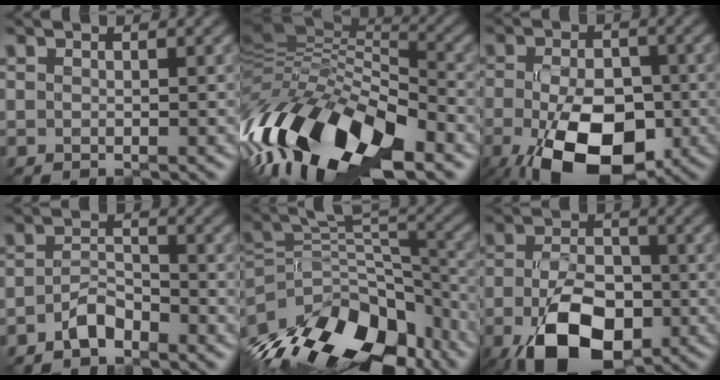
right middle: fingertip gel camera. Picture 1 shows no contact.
{"total": 16.0, "force": [-6.6, 6.8, 12.9], "torque": [-0.260, 0.020, -0.135]}
{"total": 12.0, "force": [-5.1, 6.3, 8.8], "torque": [-0.161, -0.033, -0.082]}
{"total": 2.2, "force": [-1.7, 0.9, 0.9], "torque": [-0.021, 0.007, -0.035]}
{"total": 15.5, "force": [-10.3, 7.9, 8.4], "torque": [-0.197, 0.003, -0.162]}
{"total": 10.0, "force": [-4.8, 5.4, 6.8], "torque": [-0.153, -0.025, -0.081]}